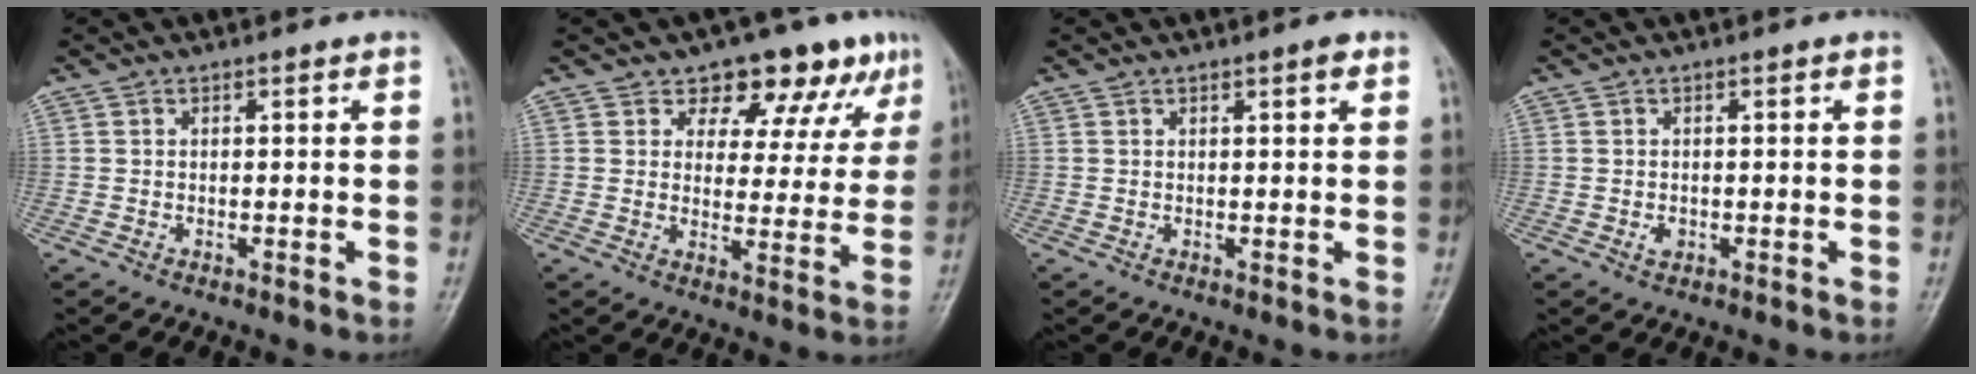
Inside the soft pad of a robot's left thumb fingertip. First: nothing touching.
{"total": 11.7, "force": [7.8, 6.8, 5.5], "torque": [-0.019, -0.037, 0.094]}
{"total": 1.7, "force": [1.0, 0.4, 1.4], "torque": [-0.021, -0.003, 0.013]}
{"total": 1.4, "force": [-0.3, 1.0, 0.9], "torque": [-0.011, 0.000, -0.005]}